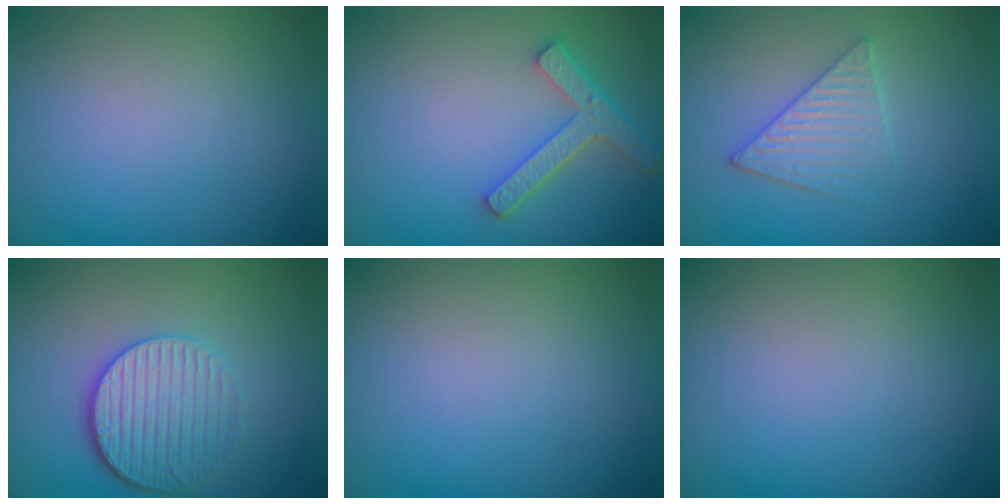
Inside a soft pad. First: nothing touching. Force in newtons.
{"total": 3.7, "press": 3.0, "slide": 2.1}
{"total": 3.0, "press": 3.0, "slide": 0.3}
{"total": 4.3, "press": 3.6, "slide": 2.3}
{"total": 0.0}
{"total": 0.0}